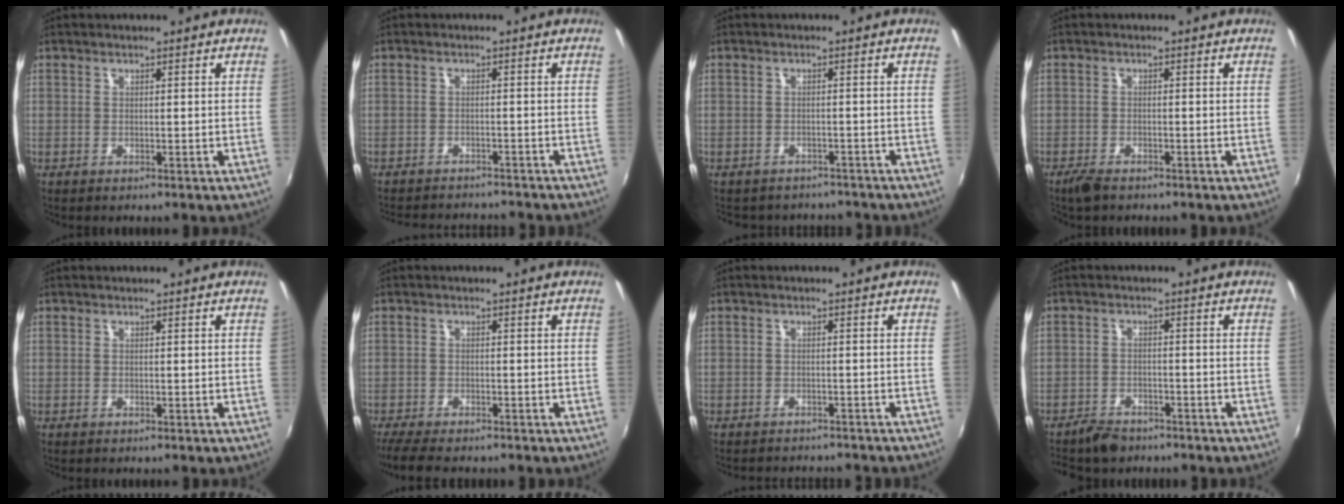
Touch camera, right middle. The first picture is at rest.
{"total": 10.5, "force": [-9.6, 2.1, 3.7], "torque": [-0.086, -0.013, -0.134]}
{"total": 7.5, "force": [-6.6, 2.9, 2.0], "torque": [-0.048, -0.011, -0.087]}
{"total": 3.0, "force": [-2.5, 1.1, 1.3], "torque": [-0.038, -0.007, -0.050]}
{"total": 0.0}
{"total": 7.0, "force": [-5.9, 1.2, 3.6], "torque": [-0.089, -0.029, -0.102]}
{"total": 7.3, "force": [-6.7, 1.6, 2.4], "torque": [-0.057, -0.012, -0.088]}
{"total": 4.8, "force": [-4.2, 2.1, 1.1], "torque": [-0.043, -0.001, -0.073]}